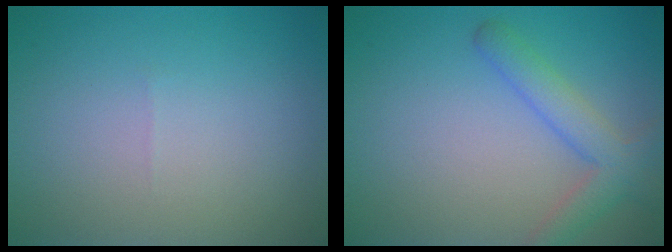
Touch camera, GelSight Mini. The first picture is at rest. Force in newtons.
{"total": 3.5, "press": 3.5, "slide": 0.3}